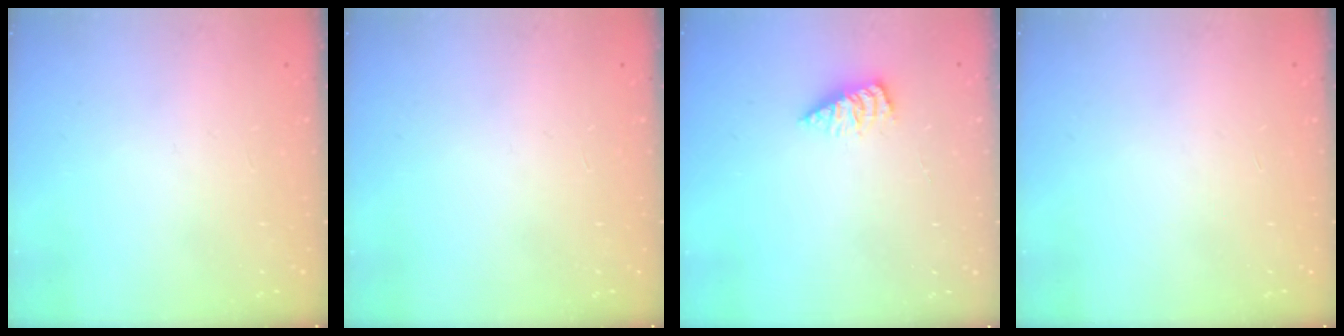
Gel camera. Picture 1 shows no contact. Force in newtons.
{"total": 0.0}
{"total": 2.8, "press": 2.8, "slide": 0.4}
{"total": 0.0}